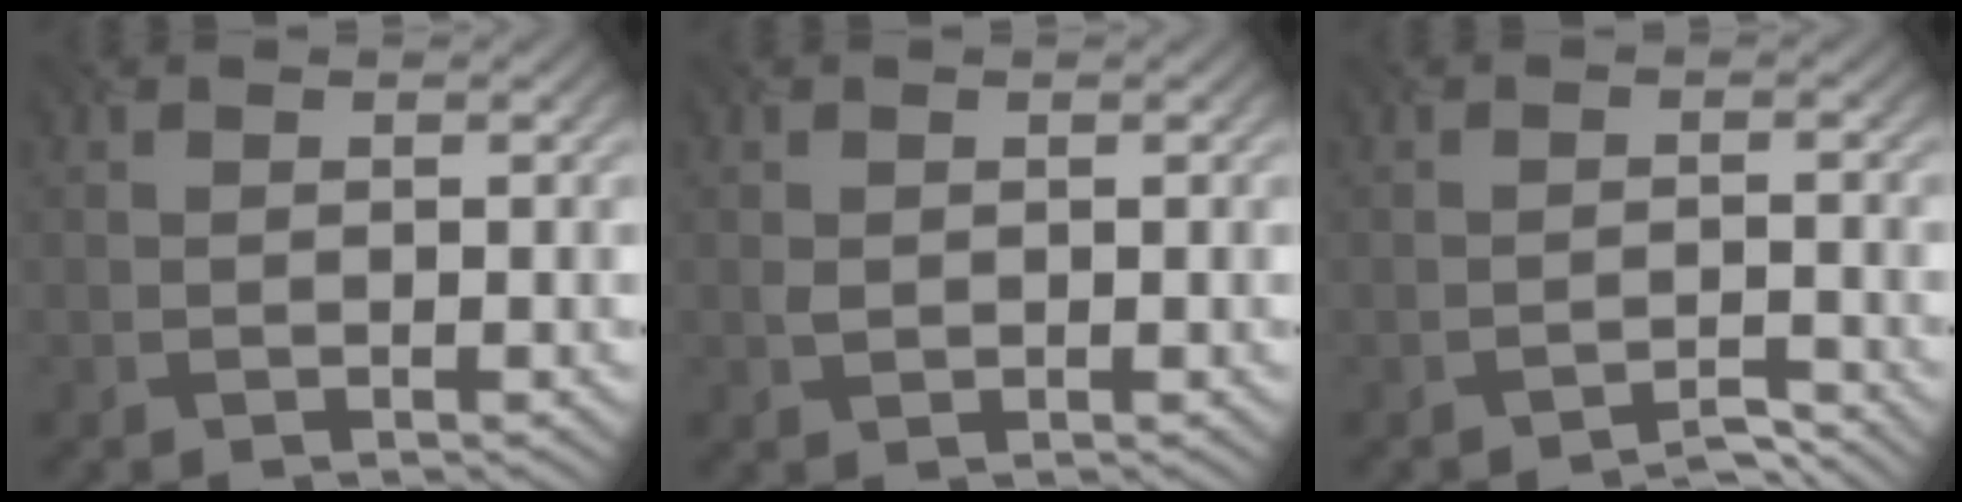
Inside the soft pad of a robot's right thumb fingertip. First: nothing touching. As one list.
[{"total": 0.7, "force": [0.1, 0.7, 0.1], "torque": [-0.010, 0.003, 0.009]}, {"total": 2.8, "force": [-2.8, 0.0, 0.0], "torque": [0.007, 0.009, -0.050]}]